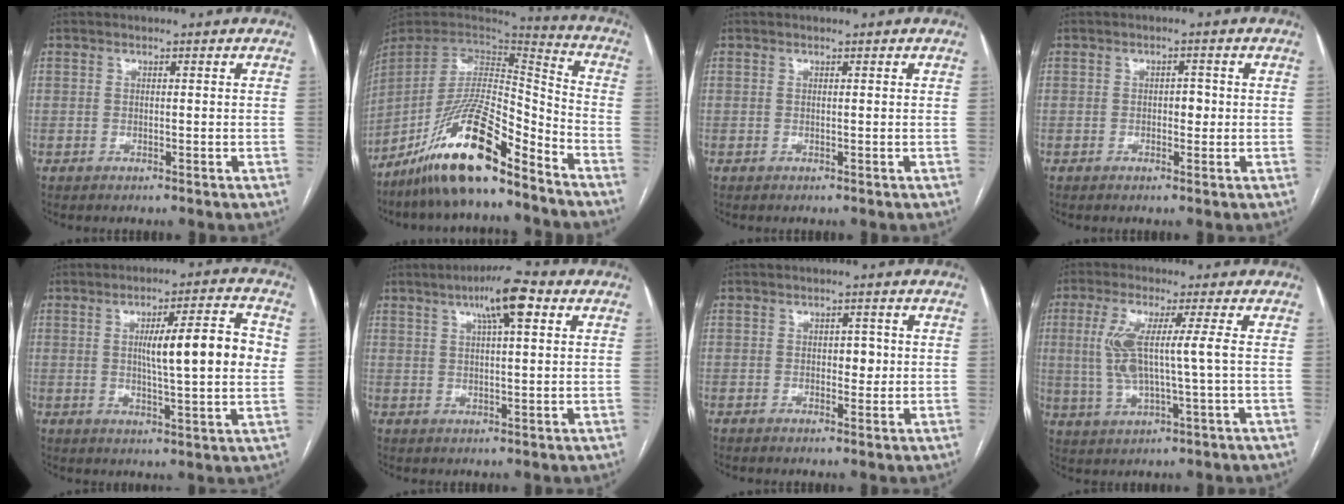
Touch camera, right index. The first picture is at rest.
{"total": 17.5, "force": [-12.5, 2.9, 11.9], "torque": [-0.230, -0.001, -0.226]}
{"total": 0.0}
{"total": 2.0, "force": [0.0, 1.2, 1.6], "torque": [-0.020, 0.006, 0.000]}
{"total": 12.0, "force": [1.7, 1.1, 11.8], "torque": [-0.174, 0.012, 0.025]}
{"total": 7.6, "force": [3.6, 1.1, 6.6], "torque": [-0.114, 0.014, 0.055]}
{"total": 2.5, "force": [0.2, 1.5, 2.0], "torque": [-0.025, 0.006, 0.005]}
{"total": 8.5, "force": [0.7, 0.5, 8.5], "torque": [-0.184, 0.003, 0.016]}